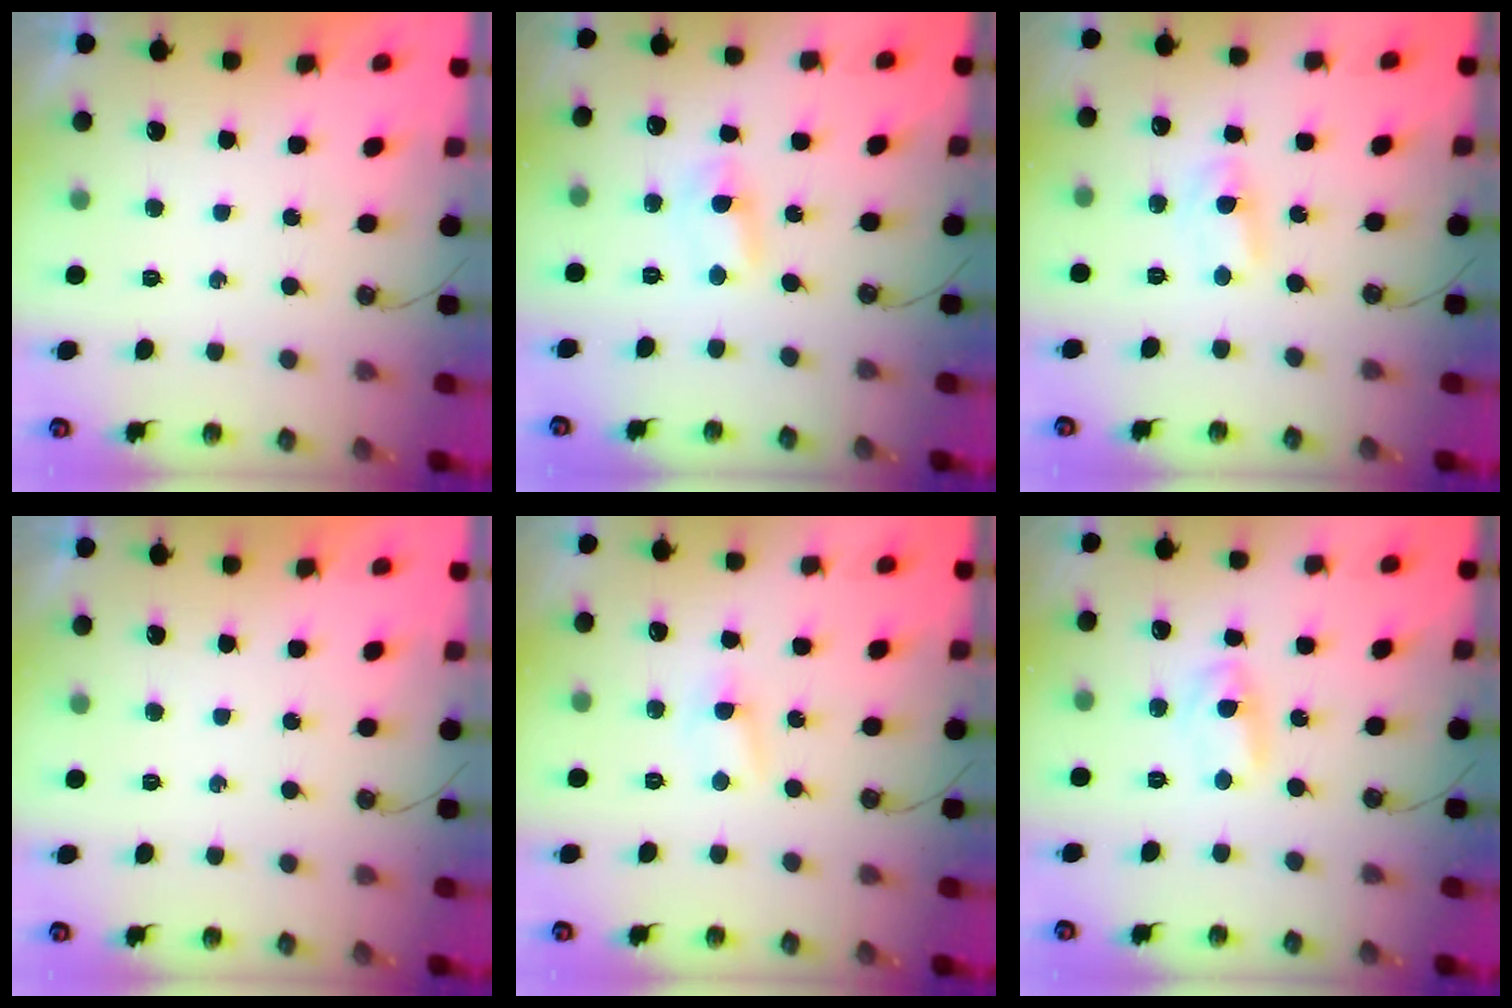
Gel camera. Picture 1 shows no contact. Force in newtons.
{"total": 1.3, "press": 1.3, "slide": 0.2}
{"total": 2.0, "press": 2.0, "slide": 0.3}
{"total": 0.0}
{"total": 2.9, "press": 2.8, "slide": 0.4}
{"total": 2.7, "press": 2.7, "slide": 0.2}